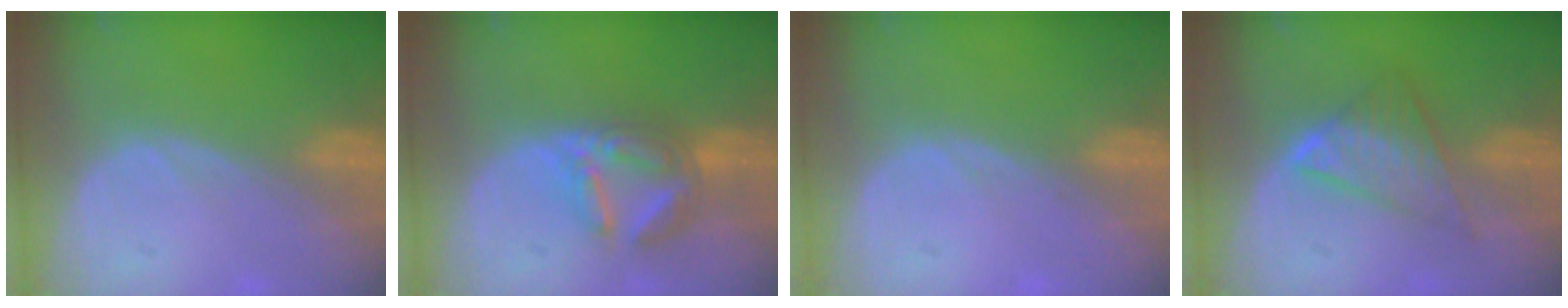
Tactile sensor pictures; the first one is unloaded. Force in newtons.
{"total": 7.2, "press": 6.3, "slide": 3.5}
{"total": 0.5, "press": 0.1, "slide": 0.5}
{"total": 5.8, "press": 5.7, "slide": 1.1}